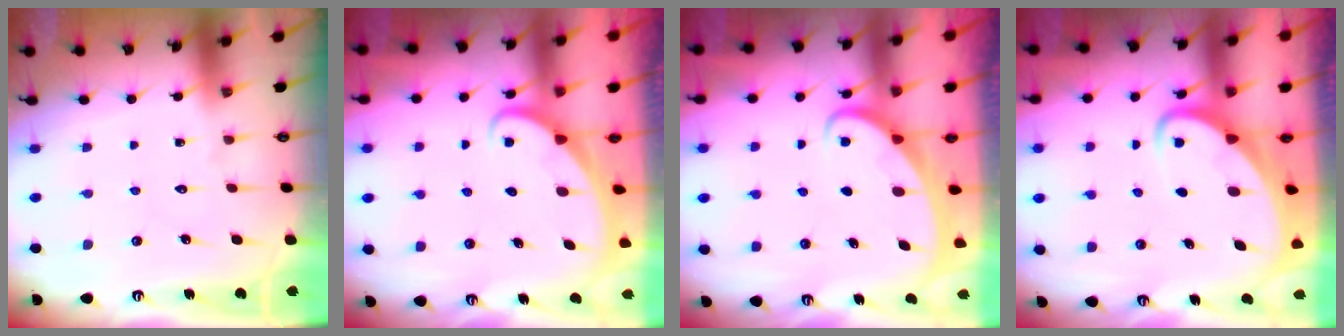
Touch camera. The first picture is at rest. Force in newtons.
{"total": 2.5, "press": 2.5, "slide": 0.3}
{"total": 2.1, "press": 2.1, "slide": 0.0}
{"total": 3.0, "press": 3.0, "slide": 0.4}